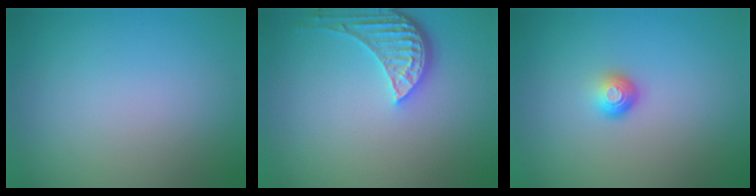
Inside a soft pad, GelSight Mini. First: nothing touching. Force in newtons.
{"total": 4.1, "press": 3.4, "slide": 2.4}
{"total": 1.6, "press": 1.1, "slide": 1.2}